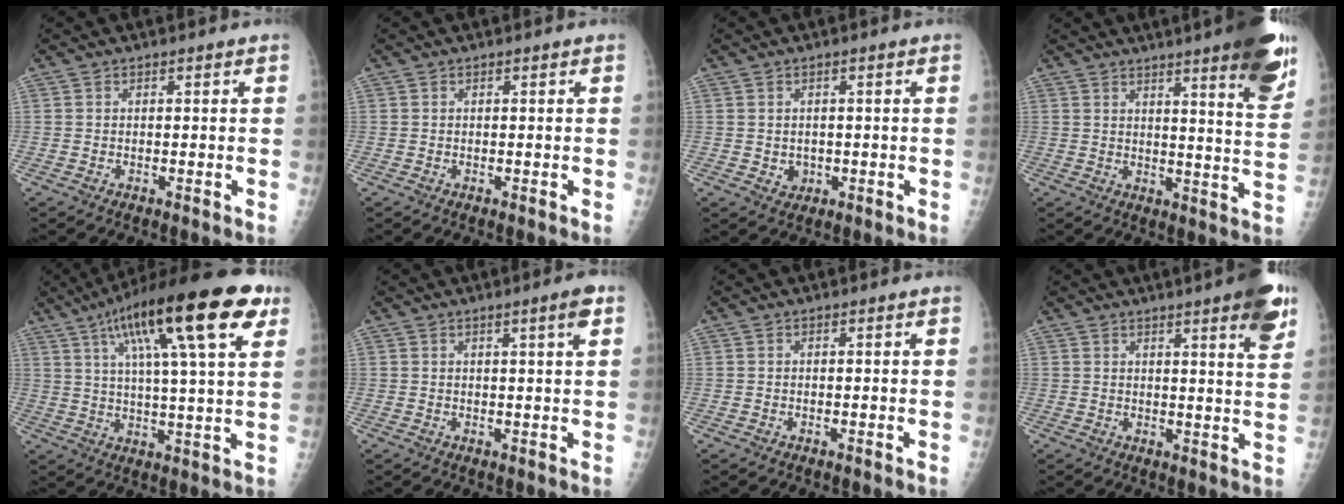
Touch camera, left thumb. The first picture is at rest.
{"total": 0.0}
{"total": 2.4, "force": [-0.2, 2.1, 1.0], "torque": [-0.005, 0.001, 0.004]}
{"total": 15.8, "force": [9.7, 2.1, 12.3], "torque": [-0.137, -0.049, 0.117]}
{"total": 23.6, "force": [11.1, 5.6, 20.1], "torque": [-0.309, 0.004, 0.169]}
{"total": 3.2, "force": [1.5, -0.1, 2.9], "torque": [-0.043, -0.007, 0.024]}
{"total": 0.0}
{"total": 9.7, "force": [5.6, 1.2, 7.8], "torque": [-0.088, -0.023, 0.064]}